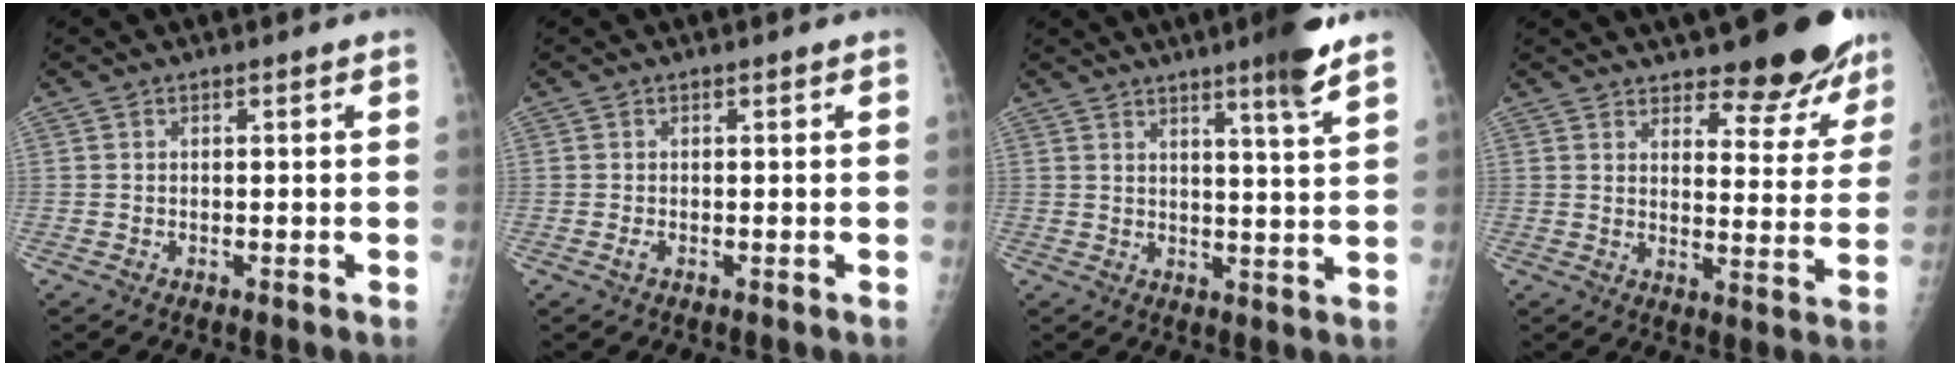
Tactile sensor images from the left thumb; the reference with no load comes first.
{"total": 0.9, "force": [0.2, 0.3, 0.8], "torque": [-0.018, 0.004, 0.004]}
{"total": 8.0, "force": [5.5, -0.3, 5.8], "torque": [-0.079, -0.035, 0.078]}
{"total": 14.0, "force": [11.6, 4.5, 6.4], "torque": [-0.037, -0.089, 0.146]}